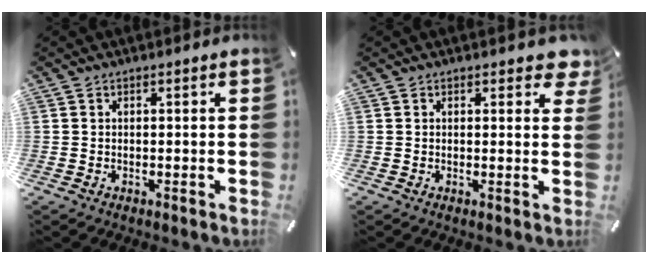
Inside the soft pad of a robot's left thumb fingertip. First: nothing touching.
{"total": 2.3, "force": [1.5, 1.2, 1.3], "torque": [-0.007, -0.004, 0.022]}